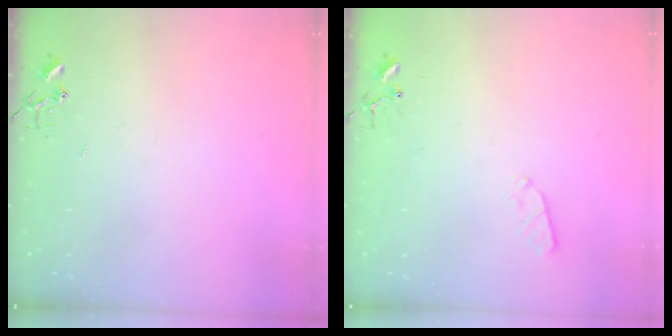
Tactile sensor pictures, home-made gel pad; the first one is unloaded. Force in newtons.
{"total": 3.2, "press": 3.1, "slide": 0.5}